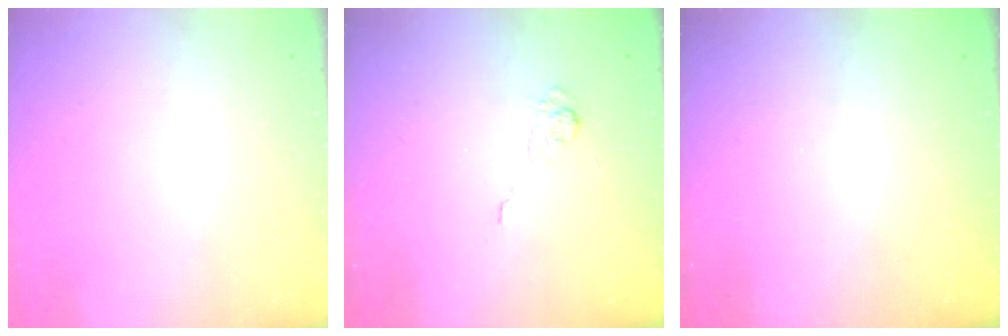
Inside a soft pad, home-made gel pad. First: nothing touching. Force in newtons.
{"total": 3.1, "press": 2.7, "slide": 1.6}
{"total": 2.3, "press": 2.2, "slide": 0.8}